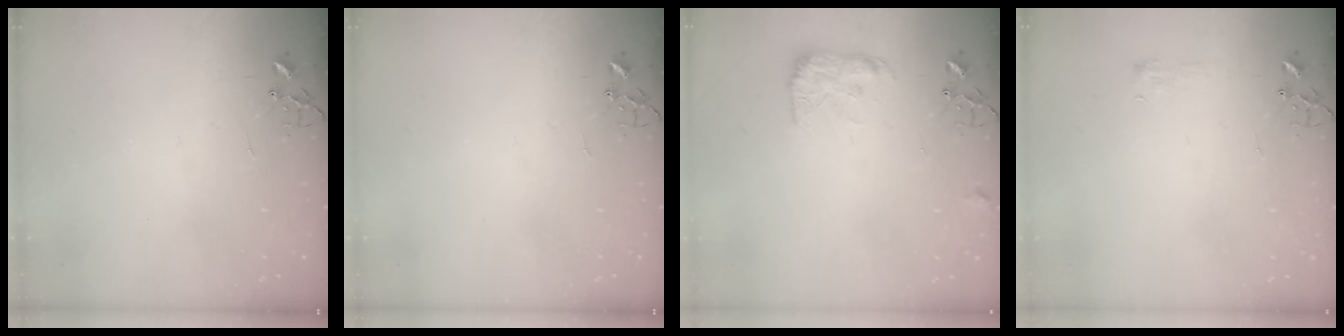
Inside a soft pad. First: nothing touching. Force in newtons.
{"total": 0.0}
{"total": 10.8, "press": 10.8, "slide": 0.4}
{"total": 6.0, "press": 6.0, "slide": 0.6}